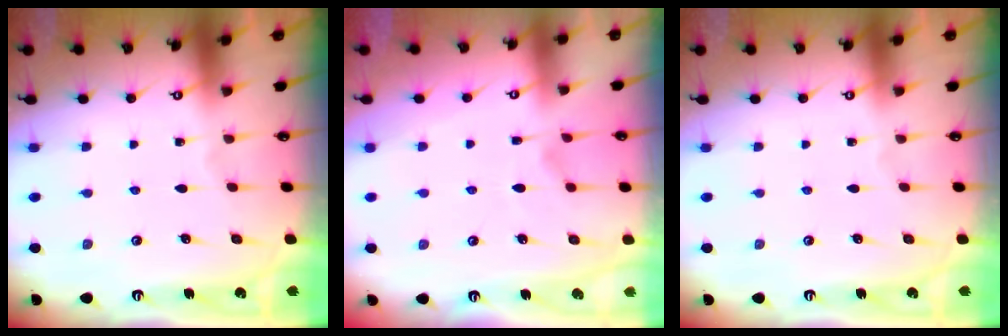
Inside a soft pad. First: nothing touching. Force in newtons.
{"total": 2.1, "press": 1.6, "slide": 1.3}
{"total": 0.0}